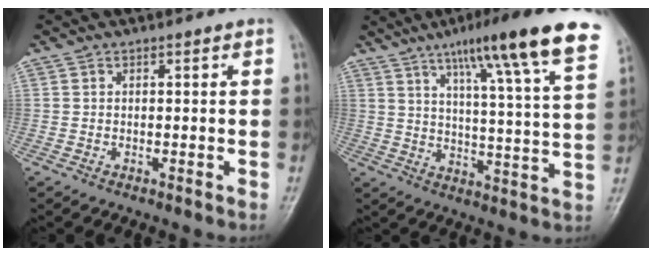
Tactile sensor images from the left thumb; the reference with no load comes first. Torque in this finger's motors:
{"motor_torque": [0.59, 0.24, 1.61, -1.15, 0.16]}